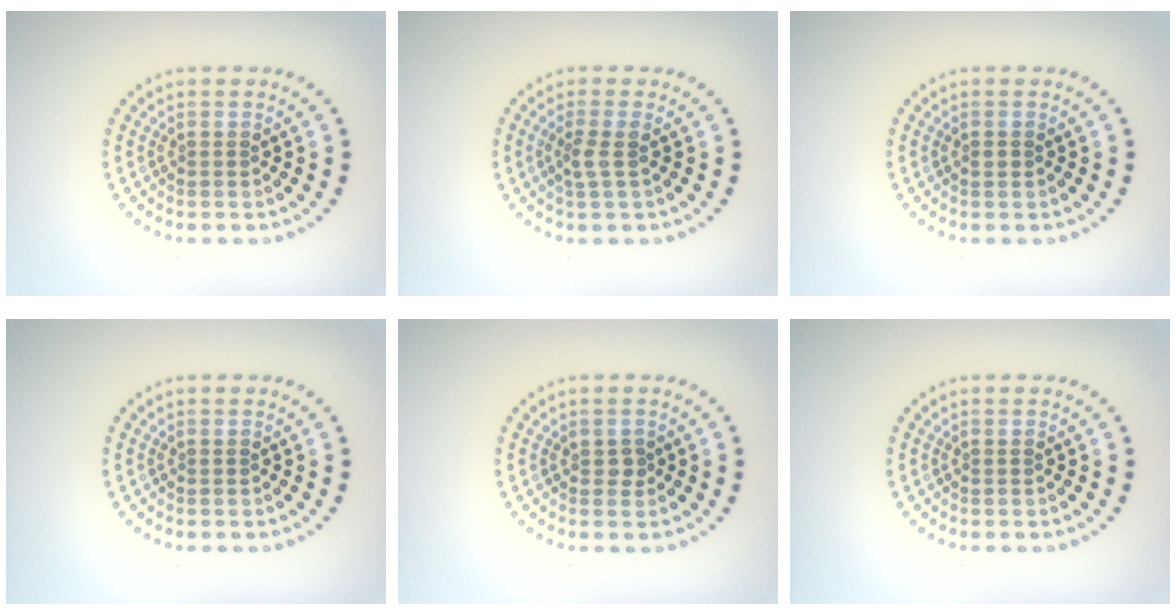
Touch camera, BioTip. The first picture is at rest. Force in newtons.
{"total": 1.8, "press": 1.6, "slide": 0.8}
{"total": 0.5, "press": 0.5, "slide": 0.1}
{"total": 0.0}
{"total": 0.9, "press": 0.8, "slide": 0.2}
{"total": 0.0}